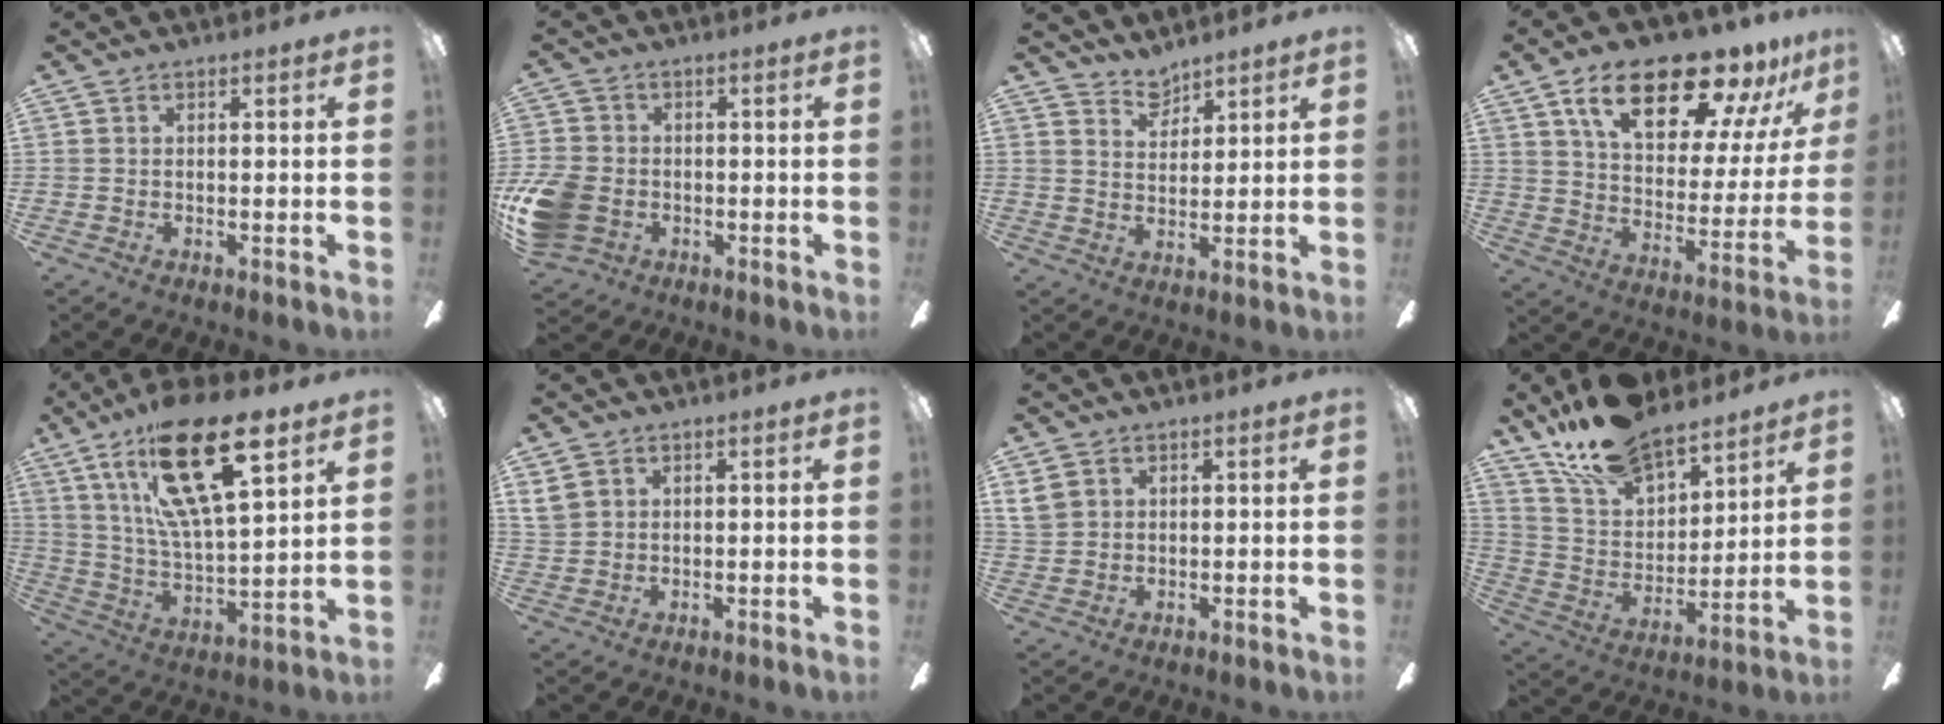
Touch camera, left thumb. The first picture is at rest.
{"total": 10.6, "force": [-3.1, 8.1, 6.0], "torque": [-0.136, 0.021, -0.054]}
{"total": 4.8, "force": [4.5, 1.7, 0.2], "torque": [0.000, -0.028, 0.083]}
{"total": 22.5, "force": [15.2, 8.9, 14.0], "torque": [-0.231, -0.080, 0.255]}
{"total": 25.6, "force": [14.6, 9.1, 19.0], "torque": [-0.347, -0.070, 0.241]}
{"total": 3.6, "force": [2.0, 2.6, 1.5], "torque": [-0.035, 0.003, 0.041]}
{"total": 4.0, "force": [2.0, 3.1, 1.6], "torque": [-0.038, 0.006, 0.042]}
{"total": 16.3, "force": [13.8, 6.4, 6.0], "torque": [-0.129, -0.087, 0.254]}